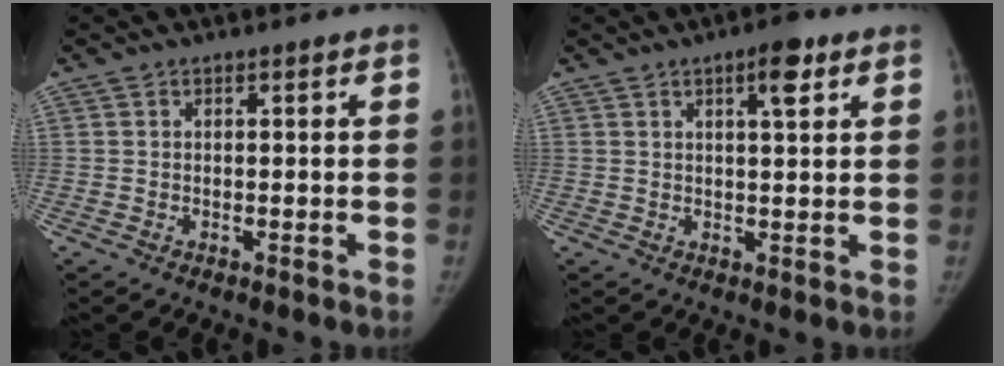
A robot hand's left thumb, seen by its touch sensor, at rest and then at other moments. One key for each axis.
{"total": 4.6, "fx": 2.4, "fy": 1.2, "fz": 3.8, "tx": -0.049, "ty": -0.009, "tz": 0.033}